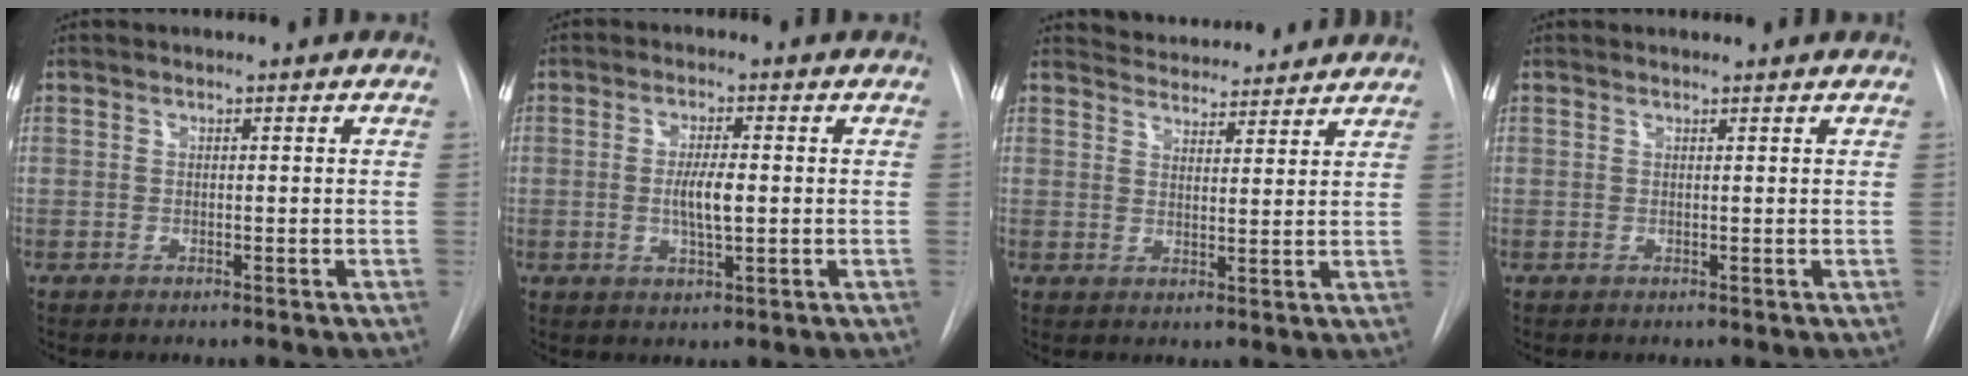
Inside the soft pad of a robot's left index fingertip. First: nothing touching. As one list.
[{"total": 4.4, "force": [-0.7, 0.8, 4.3], "torque": [-0.081, -0.010, -0.011]}, {"total": 9.2, "force": [8.9, 1.7, 1.6], "torque": [-0.022, 0.006, 0.119]}, {"total": 1.7, "force": [1.7, 0.0, 0.2], "torque": [-0.008, 0.007, 0.018]}]